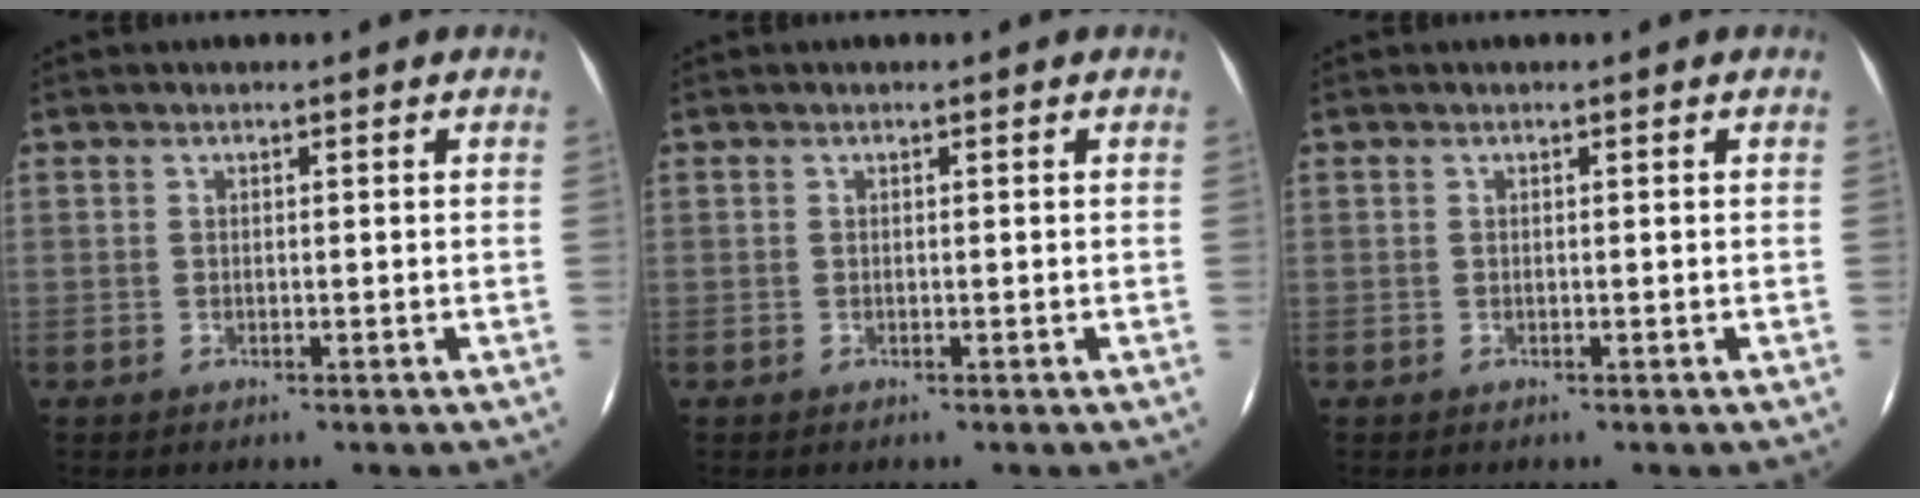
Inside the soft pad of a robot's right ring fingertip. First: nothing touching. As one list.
[{"total": 0.0}, {"total": 0.0}]